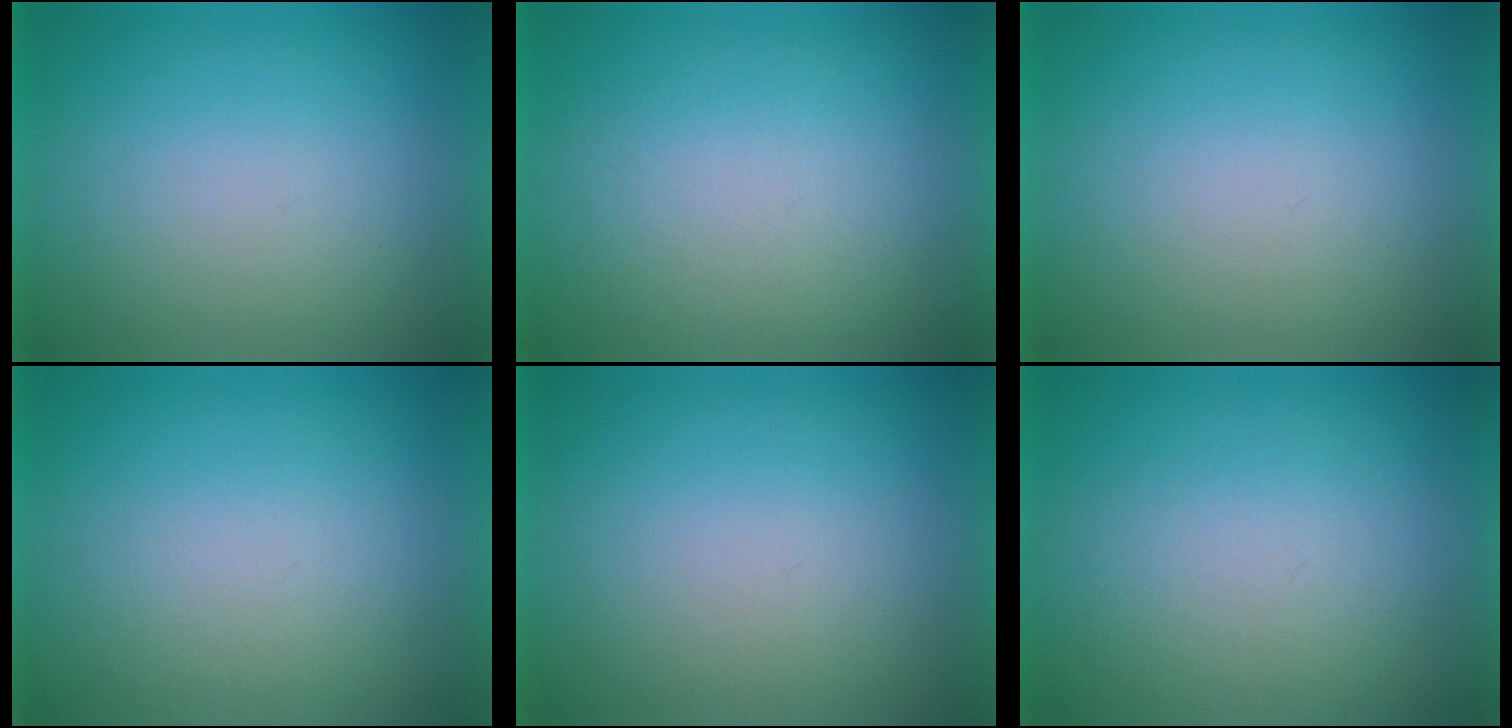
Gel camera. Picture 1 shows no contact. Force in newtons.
{"total": 3.9}
{"total": 0.0}
{"total": 3.7}
{"total": 1.0}
{"total": 4.5}